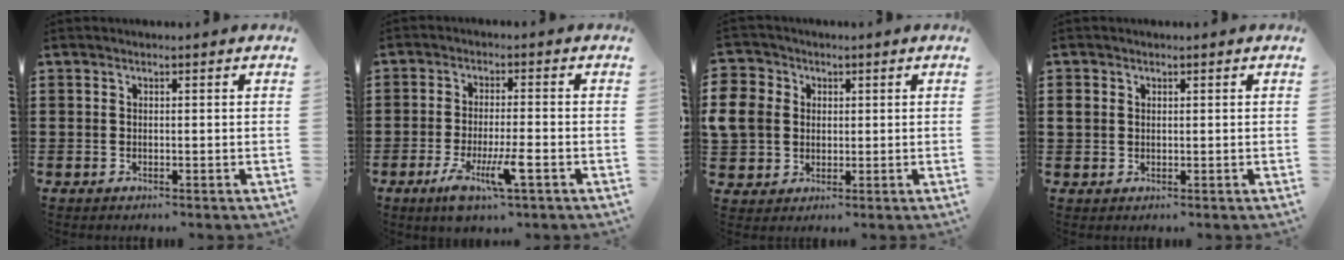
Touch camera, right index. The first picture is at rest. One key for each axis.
{"total": 7.4, "fx": -3.5, "fy": 1.6, "fz": 6.4, "tx": -0.117, "ty": -0.012, "tz": -0.057}
{"total": 6.1, "fx": 0.4, "fy": 5.7, "fz": 2.2, "tx": -0.089, "ty": 0.008, "tz": 0.001}
{"total": 1.3, "fx": 0.2, "fy": 1.1, "fz": 0.6, "tx": -0.015, "ty": 0.005, "tz": 0.003}